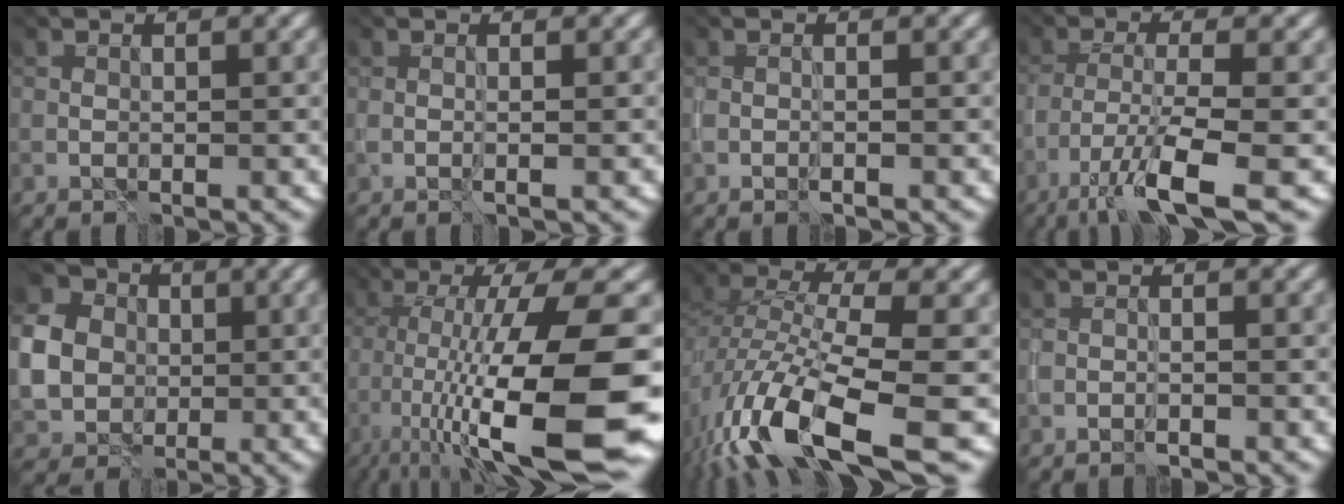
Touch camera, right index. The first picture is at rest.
{"total": 0.6, "force": [-0.1, -0.5, 0.3], "torque": [-0.006, -0.005, -0.001]}
{"total": 0.6, "force": [-0.4, 0.1, 0.4], "torque": [-0.007, -0.004, -0.006]}
{"total": 7.1, "force": [-4.9, 0.6, 5.1], "torque": [-0.090, -0.007, -0.094]}
{"total": 5.9, "force": [0.4, 5.3, 2.4], "torque": [-0.081, 0.001, 0.010]}
{"total": 15.2, "force": [-4.7, 3.7, 14.0], "torque": [-0.228, -0.014, -0.068]}
{"total": 11.8, "force": [-6.9, 3.4, 9.0], "torque": [-0.186, -0.021, -0.122]}
{"total": 0.9, "force": [-0.8, 0.2, 0.5], "torque": [-0.009, -0.004, -0.012]}